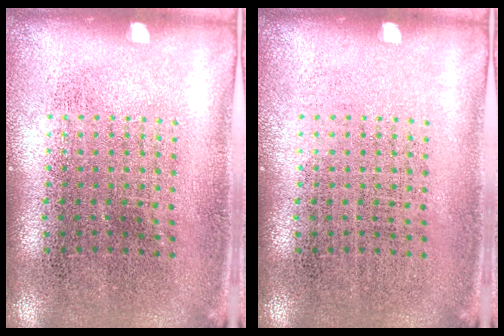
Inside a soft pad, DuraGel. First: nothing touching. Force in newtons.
{"total": 0.0}